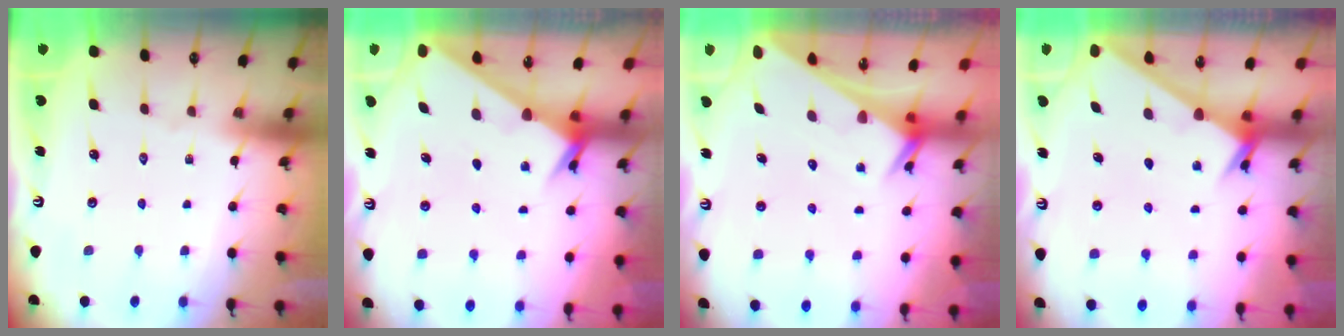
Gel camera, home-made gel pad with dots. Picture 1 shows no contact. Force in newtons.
{"total": 2.5, "press": 2.5, "slide": 0.2}
{"total": 2.5, "press": 2.5, "slide": 0.1}
{"total": 2.4, "press": 2.4, "slide": 0.2}